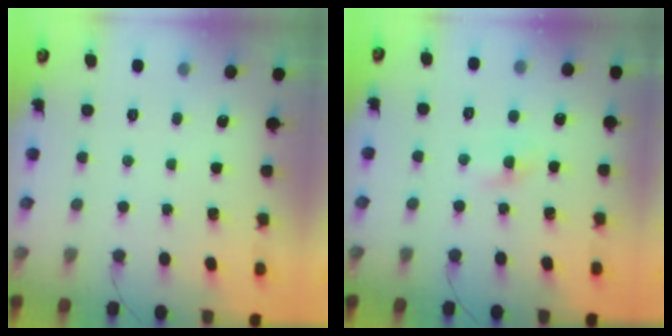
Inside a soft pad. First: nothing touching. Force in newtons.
{"total": 1.2, "press": 1.0, "slide": 0.7}